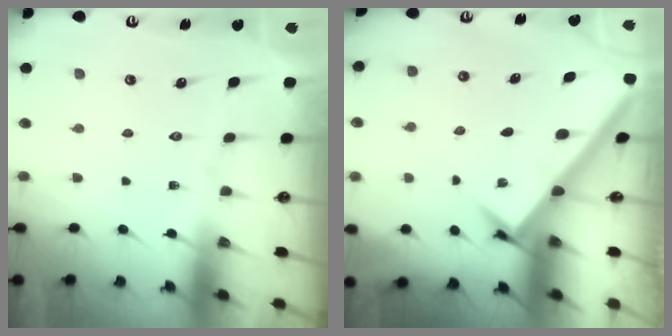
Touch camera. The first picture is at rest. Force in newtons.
{"total": 2.7, "press": 2.7, "slide": 0.3}